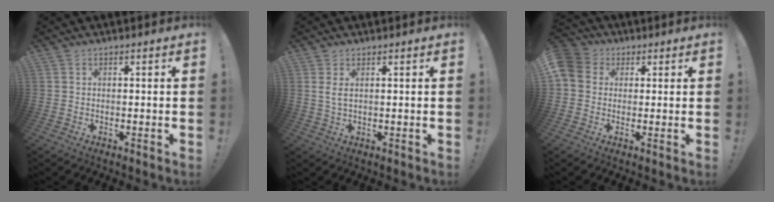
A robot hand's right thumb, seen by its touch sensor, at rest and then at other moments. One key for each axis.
{"total": 3.0, "fx": 1.3, "fy": 1.0, "fz": 2.5, "tx": -0.042, "ty": -0.001, "tz": 0.021}
{"total": 6.5, "fx": 1.1, "fy": 5.9, "fz": 2.5, "tx": -0.046, "ty": 0.003, "tz": 0.025}